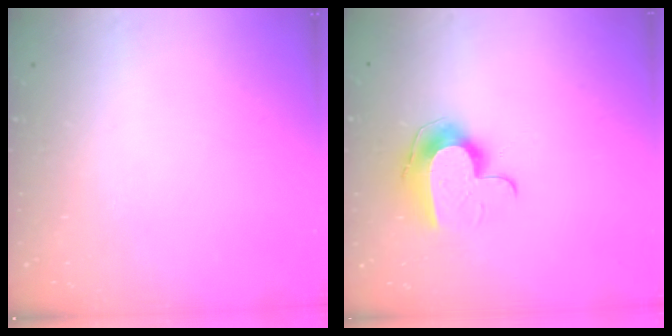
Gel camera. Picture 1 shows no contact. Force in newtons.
{"total": 10.3, "press": 10.3, "slide": 0.3}